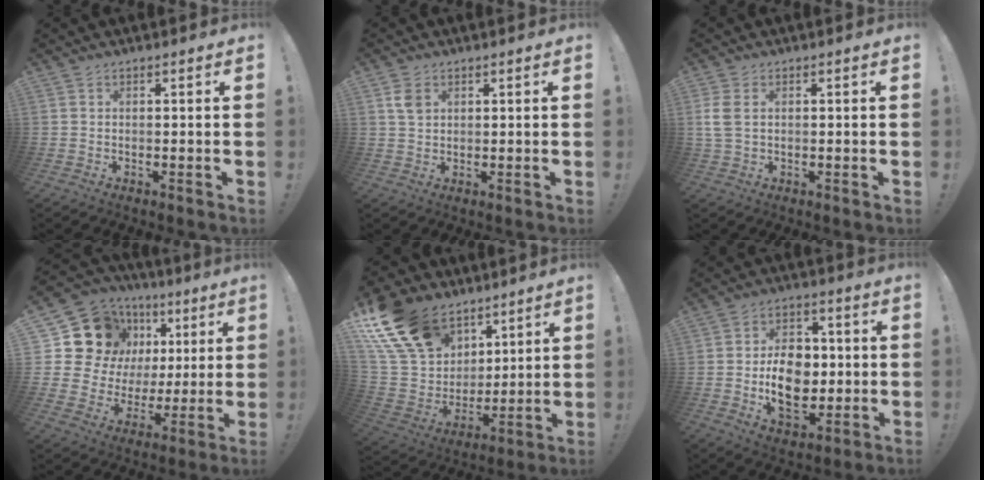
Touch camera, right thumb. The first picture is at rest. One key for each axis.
{"total": 4.0, "fx": 1.7, "fy": 2.7, "fz": 2.3, "tx": -0.027, "ty": -0.004, "tz": 0.029}
{"total": 4.4, "fx": 0.7, "fy": 2.6, "fz": 3.4, "tx": -0.077, "ty": 0.005, "tz": 0.012}
{"total": 17.5, "fx": 7.5, "fy": 13.7, "fz": 7.9, "tx": -0.113, "ty": -0.052, "tz": 0.168}
{"total": 21.1, "fx": 12.6, "fy": 14.5, "fz": 8.6, "tx": -0.171, "ty": -0.069, "tz": 0.265}
{"total": 14.1, "fx": -1.1, "fy": 10.1, "fz": 9.7, "tx": -0.165, "ty": 0.002, "tz": -0.018}